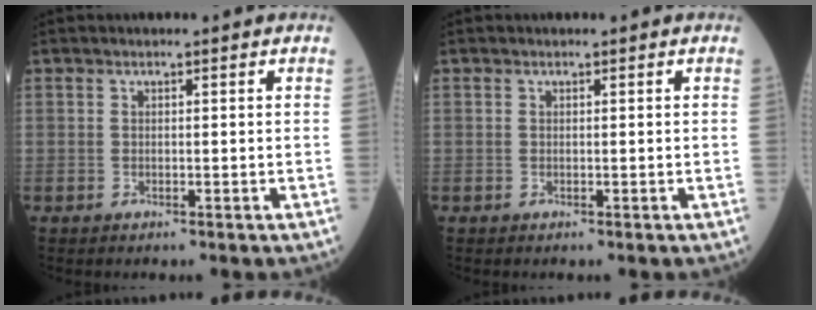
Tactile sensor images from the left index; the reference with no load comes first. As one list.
[{"total": 0.0}]